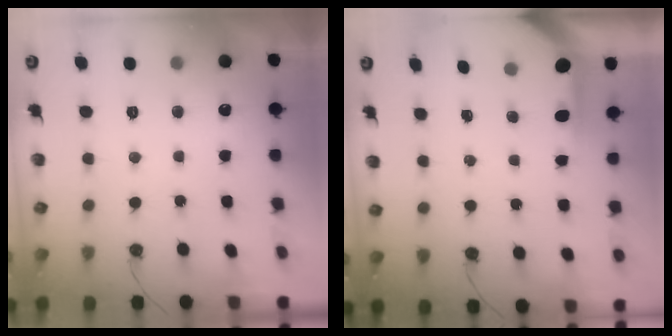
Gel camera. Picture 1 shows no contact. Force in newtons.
{"total": 3.9, "press": 3.8, "slide": 0.3}